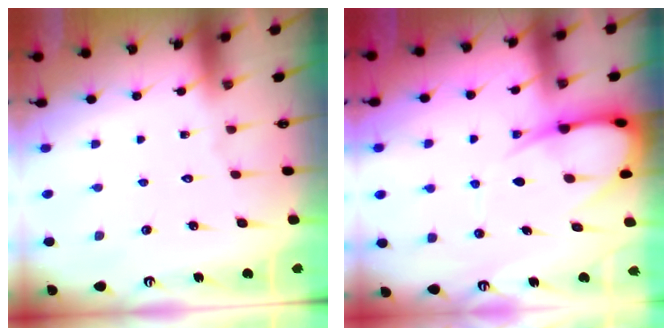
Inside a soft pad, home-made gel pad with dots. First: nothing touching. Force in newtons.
{"total": 10.2, "press": 10.1, "slide": 1.2}